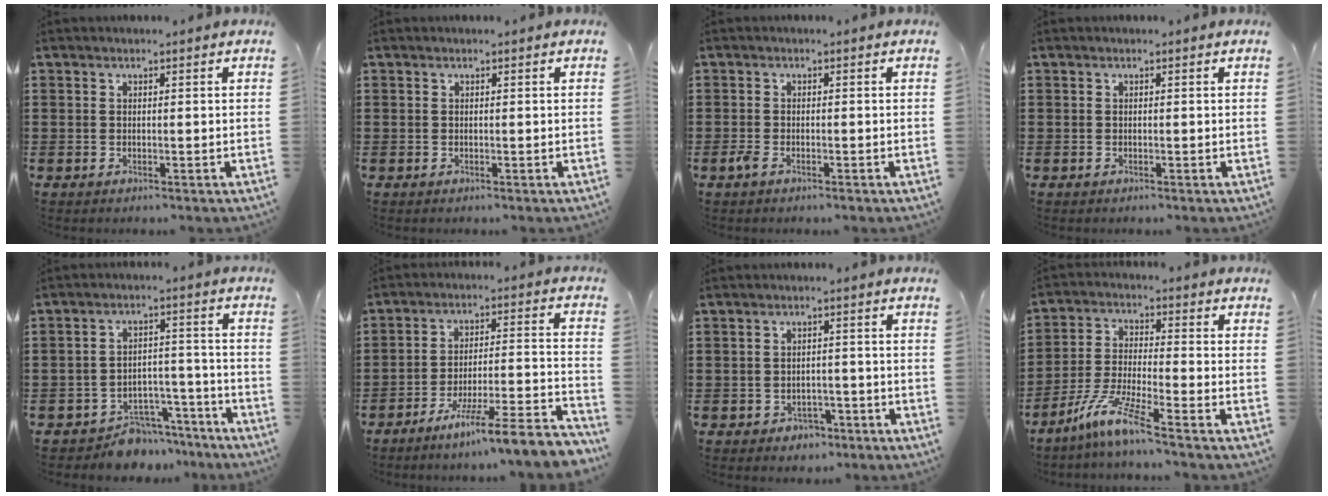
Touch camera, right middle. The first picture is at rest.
{"total": 0.0}
{"total": 1.5, "force": [-0.9, 0.4, 1.1], "torque": [-0.036, -0.008, -0.022]}
{"total": 0.0}
{"total": 5.8, "force": [-5.5, 1.6, 0.6], "torque": [-0.009, 0.022, -0.110]}
{"total": 8.6, "force": [-7.1, -0.7, 4.8], "torque": [-0.074, -0.012, -0.138]}
{"total": 1.9, "force": [-1.5, 1.1, 0.1], "torque": [-0.010, 0.001, -0.036]}
{"total": 8.0, "force": [-6.0, 0.0, 5.3], "torque": [-0.116, -0.015, -0.120]}